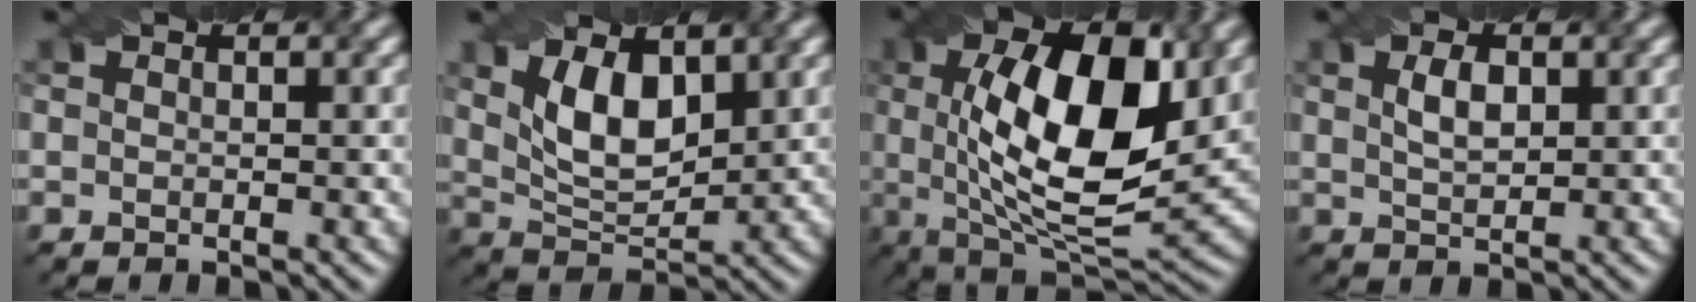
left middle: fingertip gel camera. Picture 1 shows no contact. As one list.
[{"total": 5.5, "force": [1.7, 2.8, 4.4], "torque": [-0.091, 0.000, 0.036]}, {"total": 13.0, "force": [2.0, 5.4, 11.6], "torque": [-0.178, 0.008, 0.029]}, {"total": 2.2, "force": [0.5, 1.0, 1.9], "torque": [-0.042, 0.007, 0.015]}]